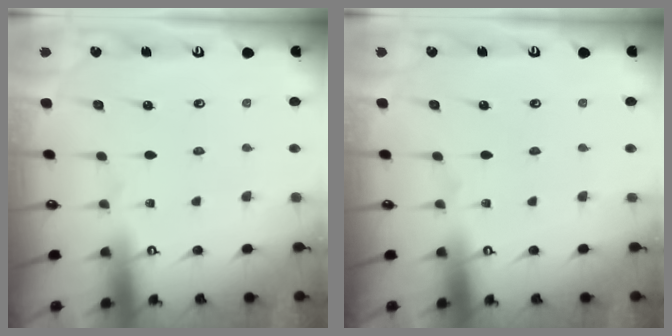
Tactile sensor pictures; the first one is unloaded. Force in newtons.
{"total": 0.0}